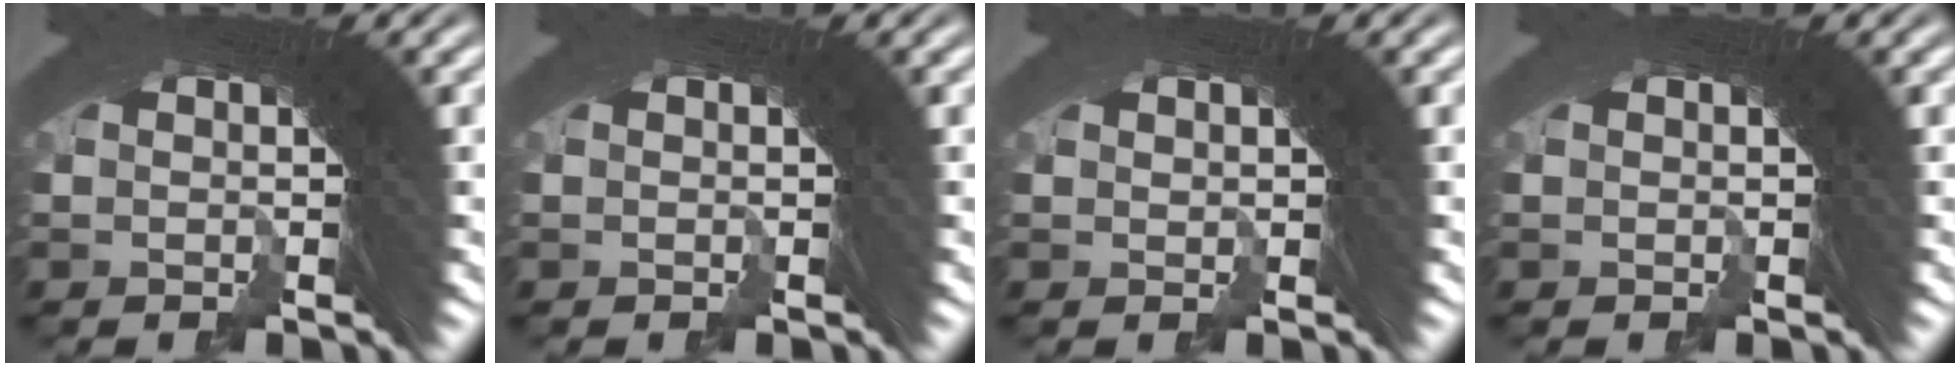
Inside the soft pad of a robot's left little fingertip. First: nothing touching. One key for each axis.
{"total": 0.0}
{"total": 0.5, "fx": 0.5, "fy": 0.0, "fz": 0.2, "tx": 0.011, "ty": 0.000, "tz": 0.013}
{"total": 0.0}